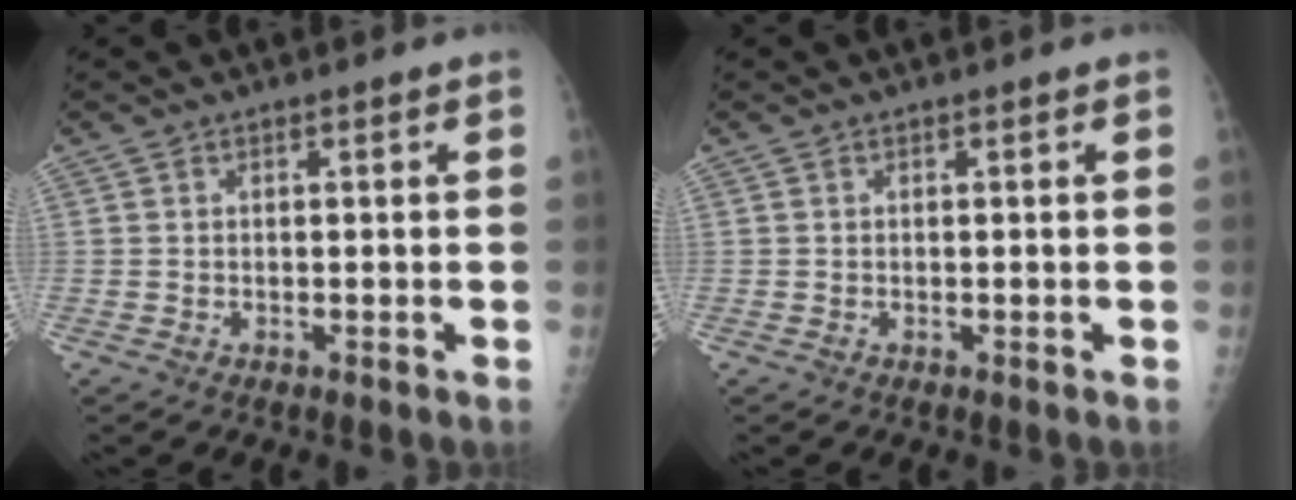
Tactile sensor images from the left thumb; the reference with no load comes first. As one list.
[{"total": 0.0}]